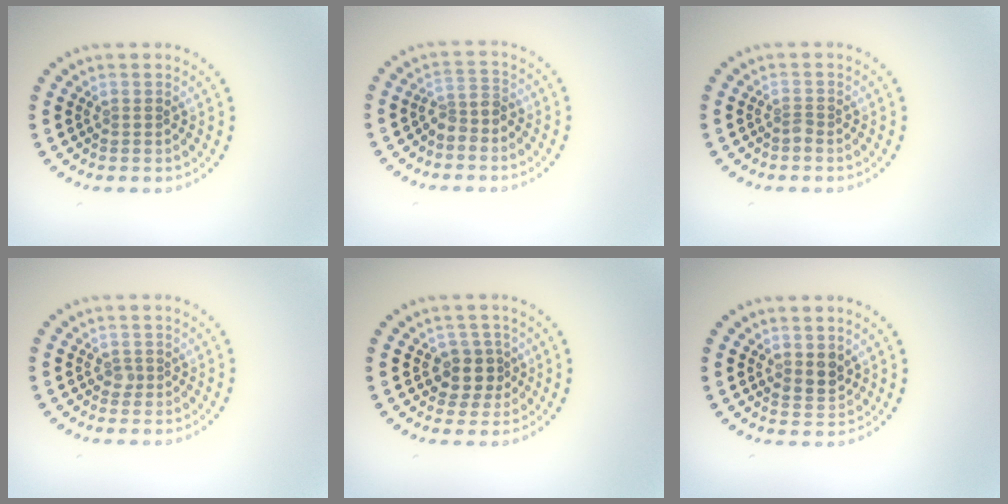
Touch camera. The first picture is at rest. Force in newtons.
{"total": 2.2, "press": 1.6, "slide": 1.5}
{"total": 0.7, "press": 0.4, "slide": 0.6}
{"total": 0.8, "press": 0.5, "slide": 0.6}
{"total": 2.6, "press": 2.4, "slide": 1.1}
{"total": 1.9, "press": 1.8, "slide": 0.7}